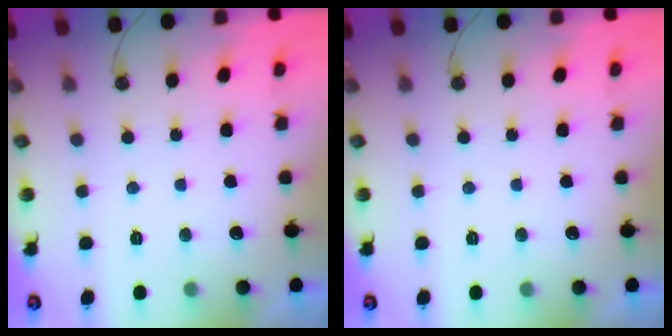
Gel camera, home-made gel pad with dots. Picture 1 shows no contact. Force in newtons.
{"total": 0.0}